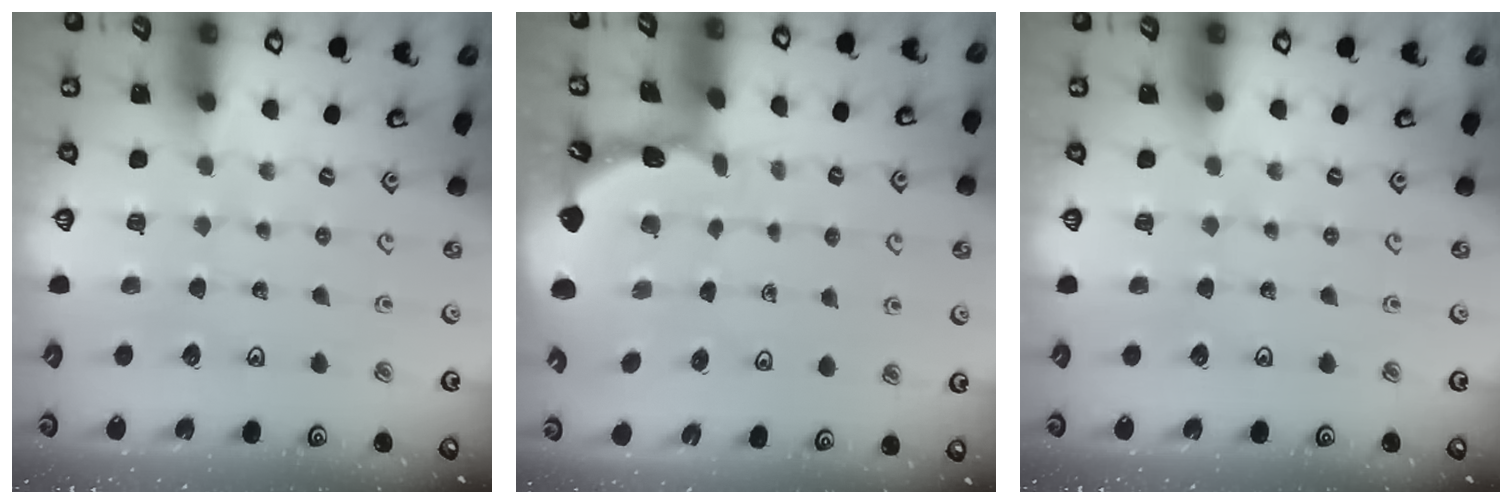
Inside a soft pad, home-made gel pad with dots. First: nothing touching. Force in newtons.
{"total": 1.2, "press": 1.1, "slide": 0.2}
{"total": 0.0}